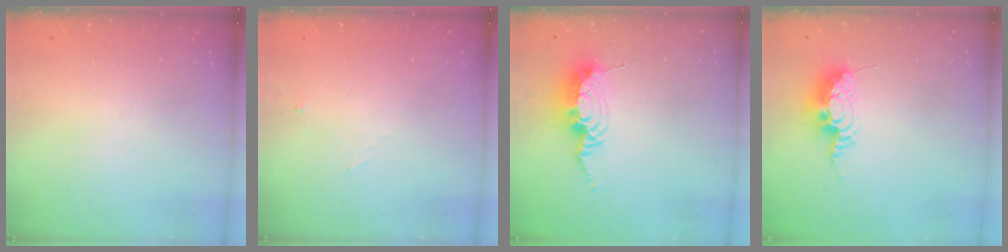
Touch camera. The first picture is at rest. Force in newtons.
{"total": 3.8, "press": 3.1, "slide": 2.2}
{"total": 11.2, "press": 11.1, "slide": 1.2}
{"total": 9.1, "press": 9.1, "slide": 1.0}